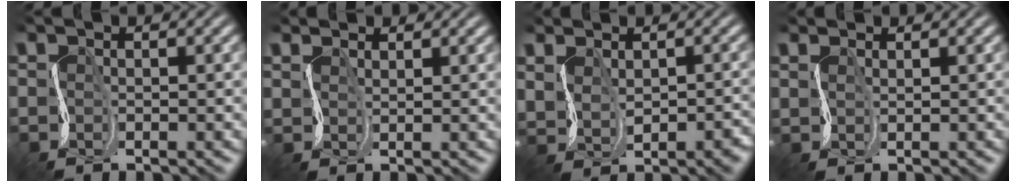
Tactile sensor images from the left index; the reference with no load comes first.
{"total": 1.8, "force": [1.8, 0.4, -0.3], "torque": [0.001, 0.003, 0.037]}
{"total": 3.4, "force": [0.4, 2.5, 2.3], "torque": [-0.037, -0.014, 0.024]}
{"total": 1.1, "force": [1.0, 0.2, -0.1], "torque": [-0.001, 0.001, 0.026]}